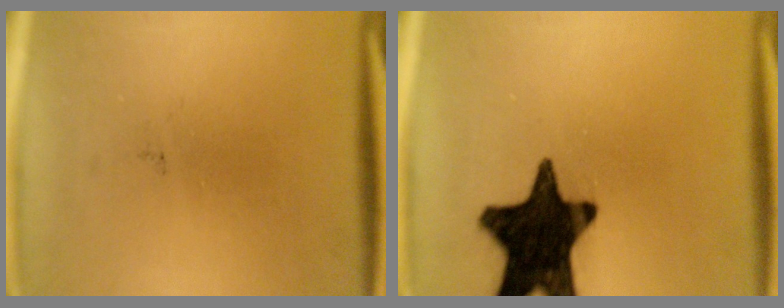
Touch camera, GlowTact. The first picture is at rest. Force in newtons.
{"total": 19.2}